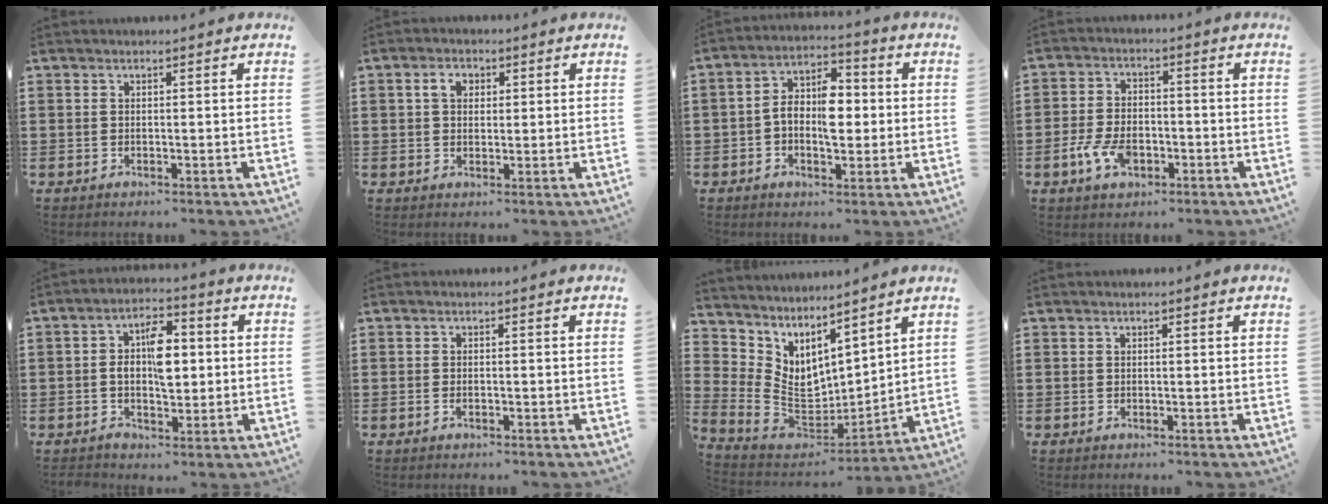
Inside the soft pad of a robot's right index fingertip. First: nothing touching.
{"total": 3.0, "force": [0.9, 2.1, 1.9], "torque": [-0.045, 0.013, 0.014]}
{"total": 7.0, "force": [-0.3, 3.8, 5.9], "torque": [-0.110, 0.007, -0.007]}
{"total": 5.5, "force": [-2.1, 3.0, 4.0], "torque": [-0.094, -0.002, -0.042]}
{"total": 7.5, "force": [0.4, 3.9, 6.4], "torque": [-0.096, 0.004, 0.004]}
{"total": 0.6, "force": [-0.2, 0.2, 0.5], "torque": [-0.011, -0.007, -0.001]}
{"total": 5.9, "force": [3.5, 4.0, 2.5], "torque": [-0.079, -0.042, 0.068]}
{"total": 0.0}